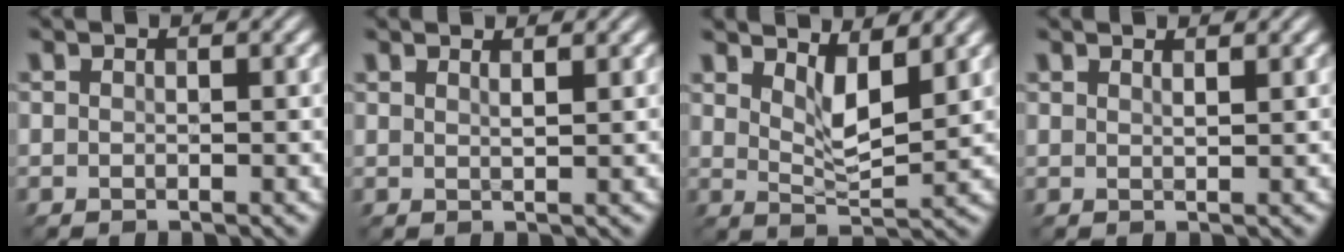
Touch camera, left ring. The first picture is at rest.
{"total": 0.8, "force": [0.8, -0.1, 0.2], "torque": [0.003, 0.004, 0.012]}
{"total": 3.1, "force": [2.1, 0.7, 2.2], "torque": [-0.046, -0.008, 0.040]}
{"total": 0.7, "force": [0.7, -0.3, -0.1], "torque": [0.002, 0.002, 0.012]}